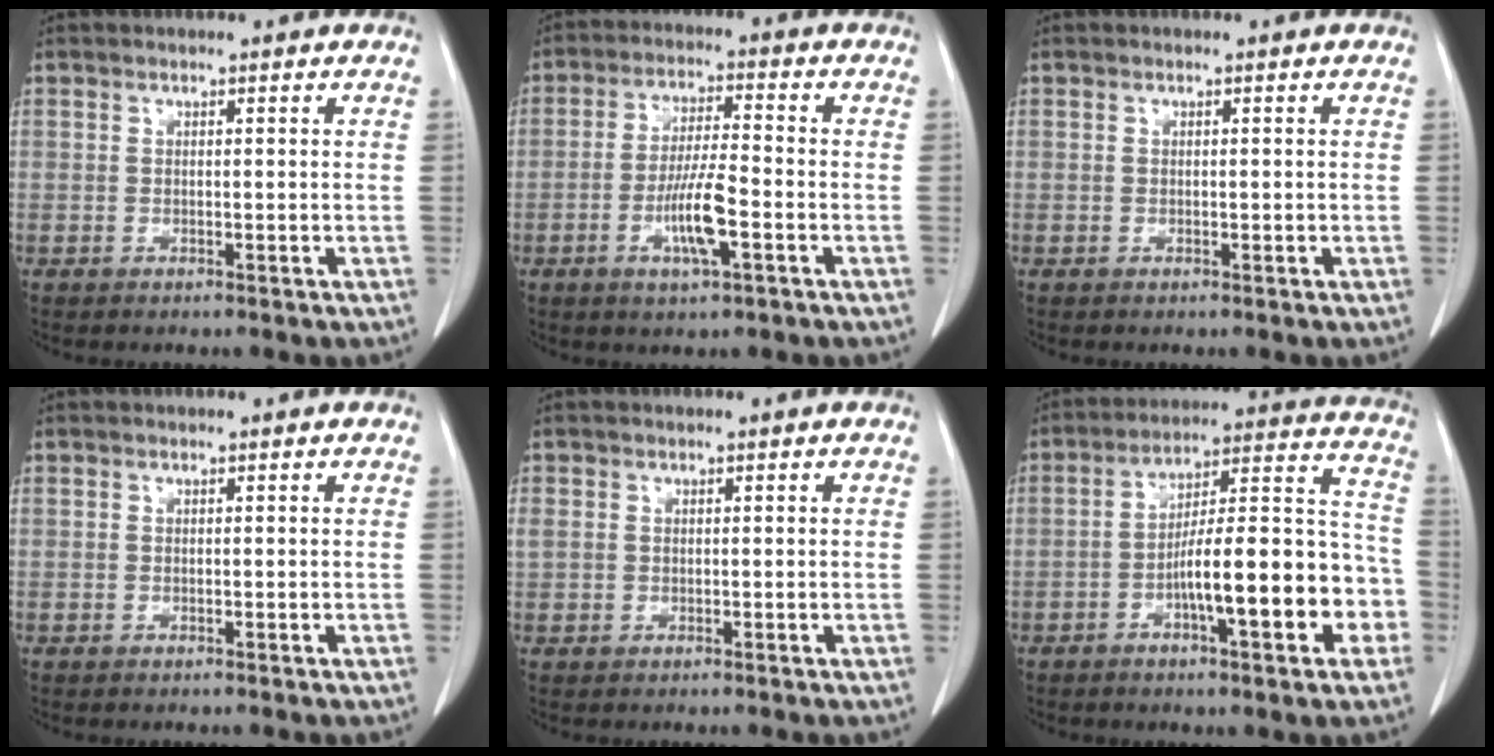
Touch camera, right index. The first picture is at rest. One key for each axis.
{"total": 7.7, "fx": -2.7, "fy": 1.0, "fz": 7.2, "tx": -0.138, "ty": -0.004, "tz": -0.050}
{"total": 0.0}
{"total": 0.0}
{"total": 1.4, "fx": 0.3, "fy": 1.3, "fz": 0.6, "tx": -0.022, "ty": 0.016, "tz": 0.010}
{"total": 17.2, "fx": -5.4, "fy": 3.6, "fz": 15.9, "tx": -0.227, "ty": 0.030, "tz": -0.079}